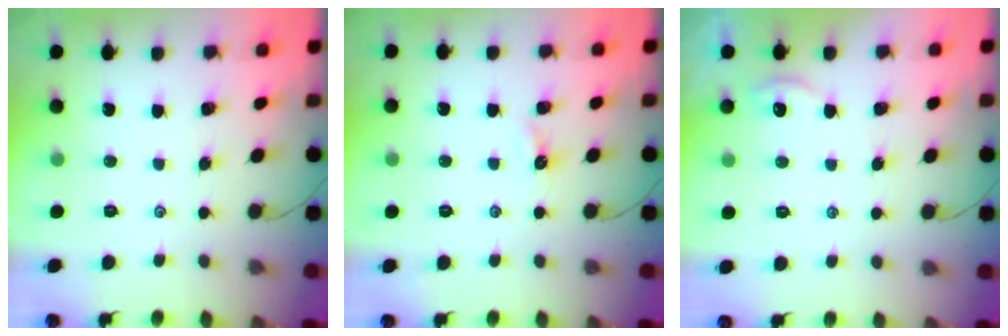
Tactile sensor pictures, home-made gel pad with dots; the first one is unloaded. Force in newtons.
{"total": 2.4, "press": 2.4, "slide": 0.3}
{"total": 2.2, "press": 2.2, "slide": 0.2}